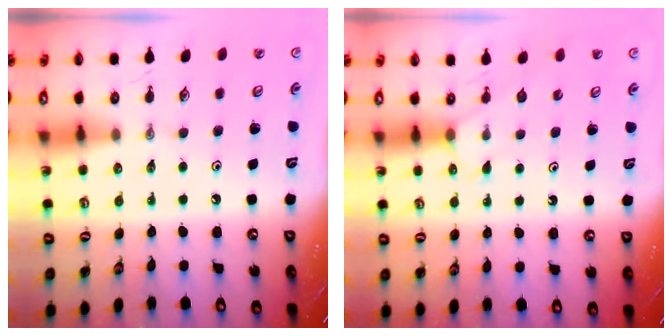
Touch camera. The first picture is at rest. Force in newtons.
{"total": 5.9, "press": 5.9, "slide": 0.3}